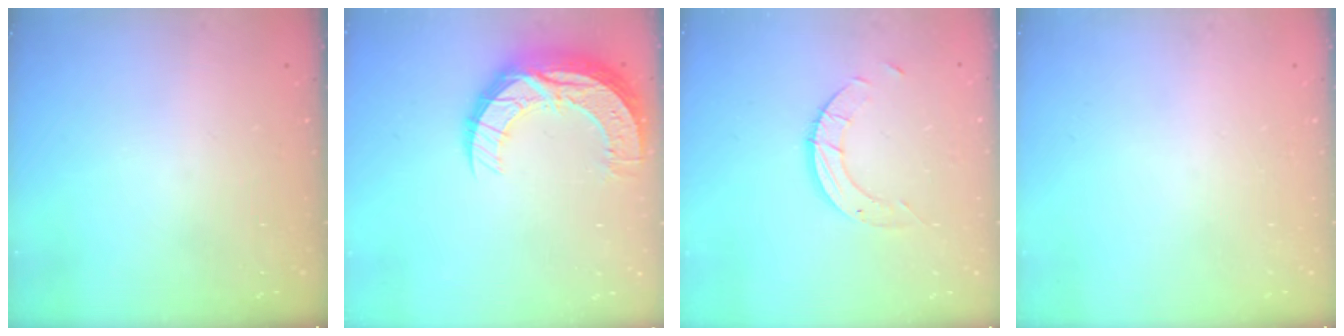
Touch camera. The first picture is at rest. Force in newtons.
{"total": 15.3, "press": 15.3, "slide": 1.1}
{"total": 5.6, "press": 5.6, "slide": 0.1}
{"total": 0.0}